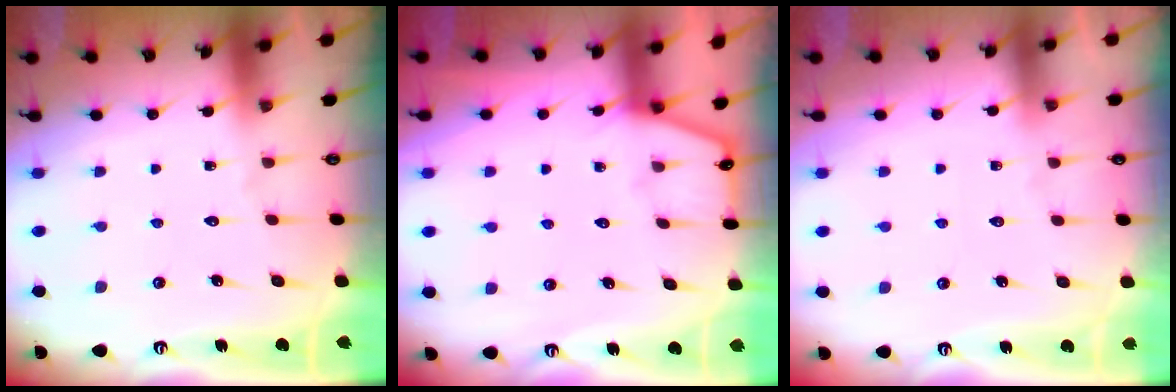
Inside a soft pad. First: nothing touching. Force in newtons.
{"total": 2.5, "press": 2.4, "slide": 0.3}
{"total": 3.2, "press": 3.2, "slide": 0.5}